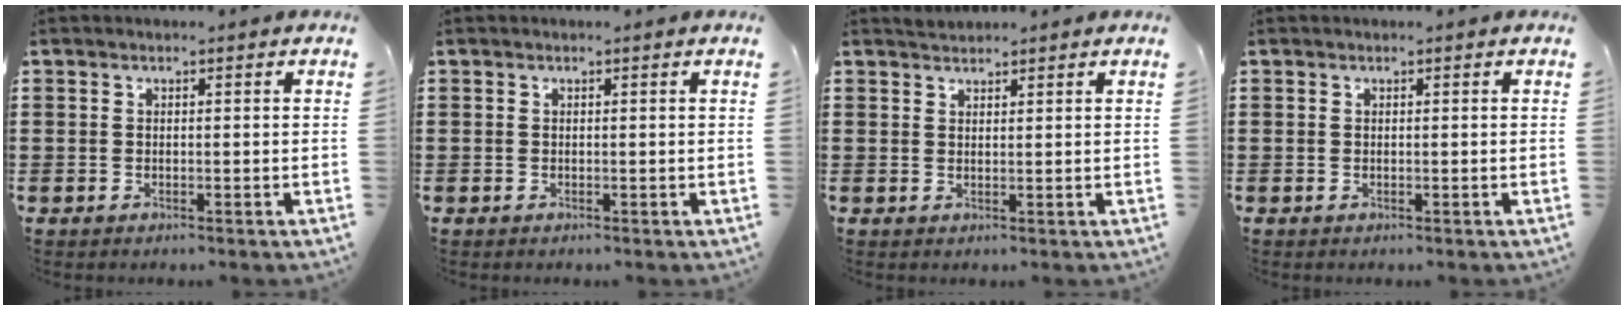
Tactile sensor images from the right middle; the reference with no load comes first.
{"total": 0.0}
{"total": 1.4, "force": [1.4, 0.3, -0.1], "torque": [-0.002, 0.004, 0.027]}
{"total": 0.0}